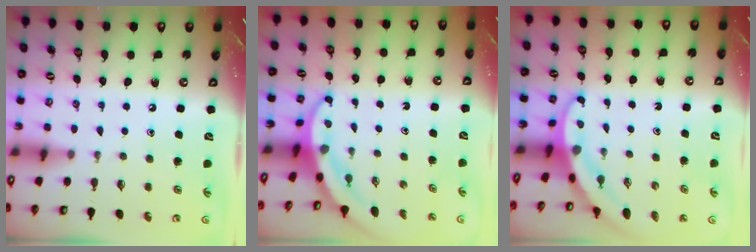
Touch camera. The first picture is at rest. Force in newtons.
{"total": 3.7, "press": 3.7, "slide": 0.5}
{"total": 3.6, "press": 3.6, "slide": 0.1}